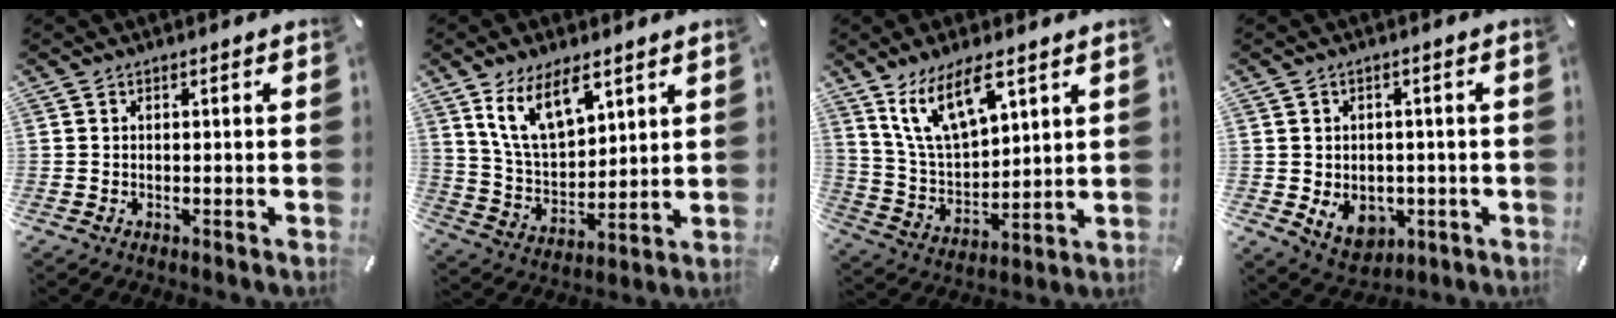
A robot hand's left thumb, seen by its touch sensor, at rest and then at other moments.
{"total": 12.5, "force": [8.0, 6.6, 7.0], "torque": [-0.143, -0.030, 0.150]}
{"total": 13.1, "force": [8.8, 6.0, 7.7], "torque": [-0.180, -0.030, 0.162]}
{"total": 6.9, "force": [-1.7, 5.8, 3.3], "torque": [-0.051, 0.005, -0.028]}